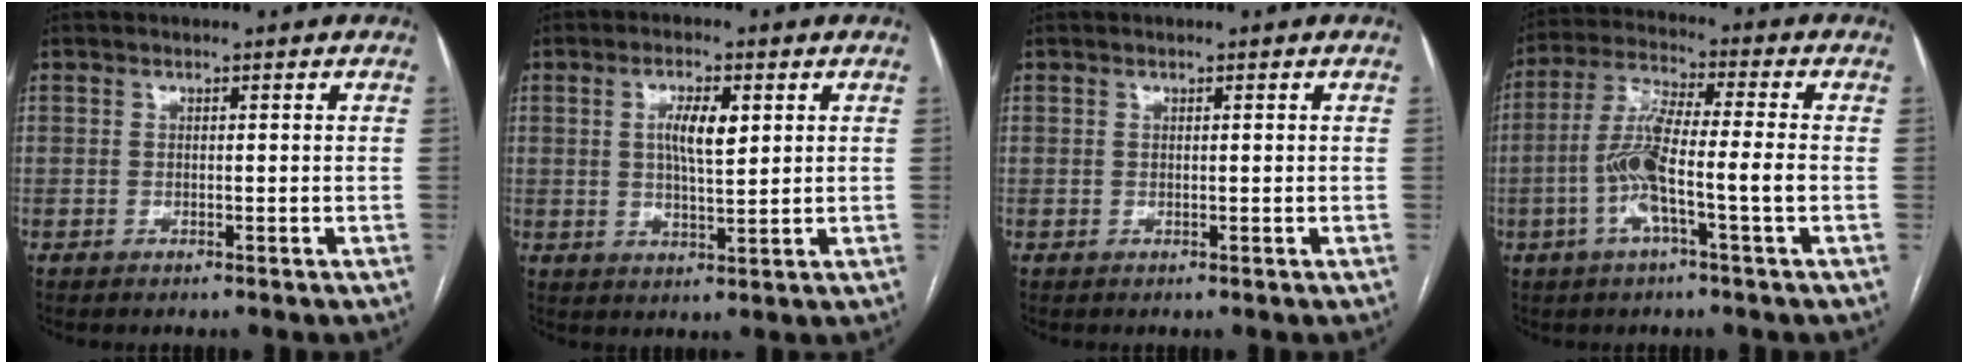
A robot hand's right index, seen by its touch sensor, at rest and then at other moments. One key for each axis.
{"total": 5.4, "fx": 1.5, "fy": 1.4, "fz": 5.1, "tx": -0.095, "ty": 0.002, "tz": 0.028}
{"total": 0.0}
{"total": 9.7, "fx": -2.5, "fy": 0.3, "fz": 9.4, "tx": -0.190, "ty": 0.011, "tz": -0.053}